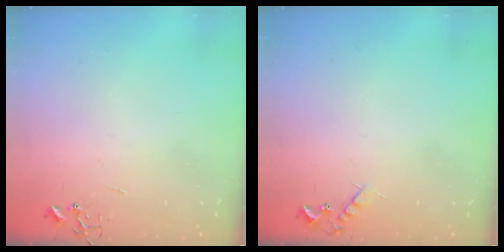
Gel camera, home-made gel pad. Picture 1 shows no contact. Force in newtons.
{"total": 6.1, "press": 6.0, "slide": 0.9}